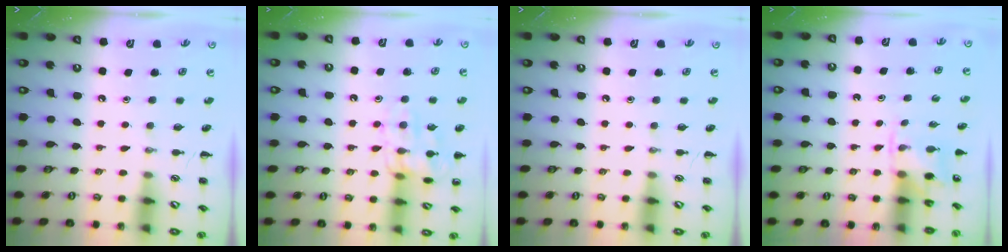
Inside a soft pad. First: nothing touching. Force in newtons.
{"total": 12.4, "press": 12.4, "slide": 0.3}
{"total": 0.0}
{"total": 2.6, "press": 2.5, "slide": 0.9}